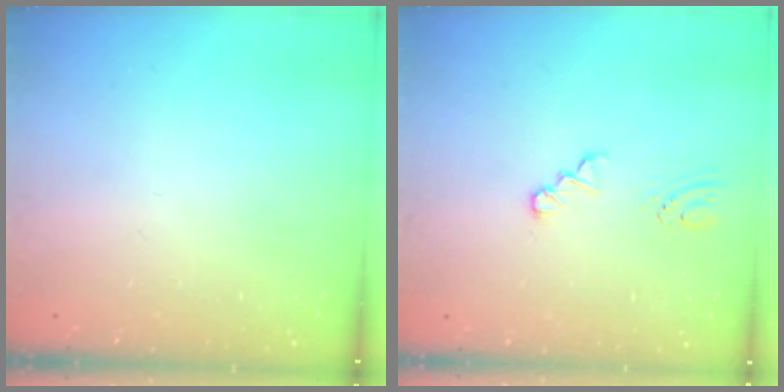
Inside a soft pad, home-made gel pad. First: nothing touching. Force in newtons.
{"total": 0.7, "press": 0.7, "slide": 0.1}